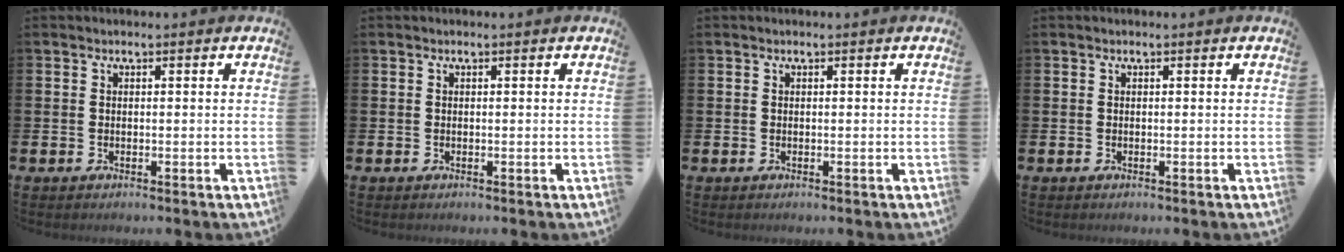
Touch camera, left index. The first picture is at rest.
{"total": 0.0}
{"total": 0.0}
{"total": 0.0}